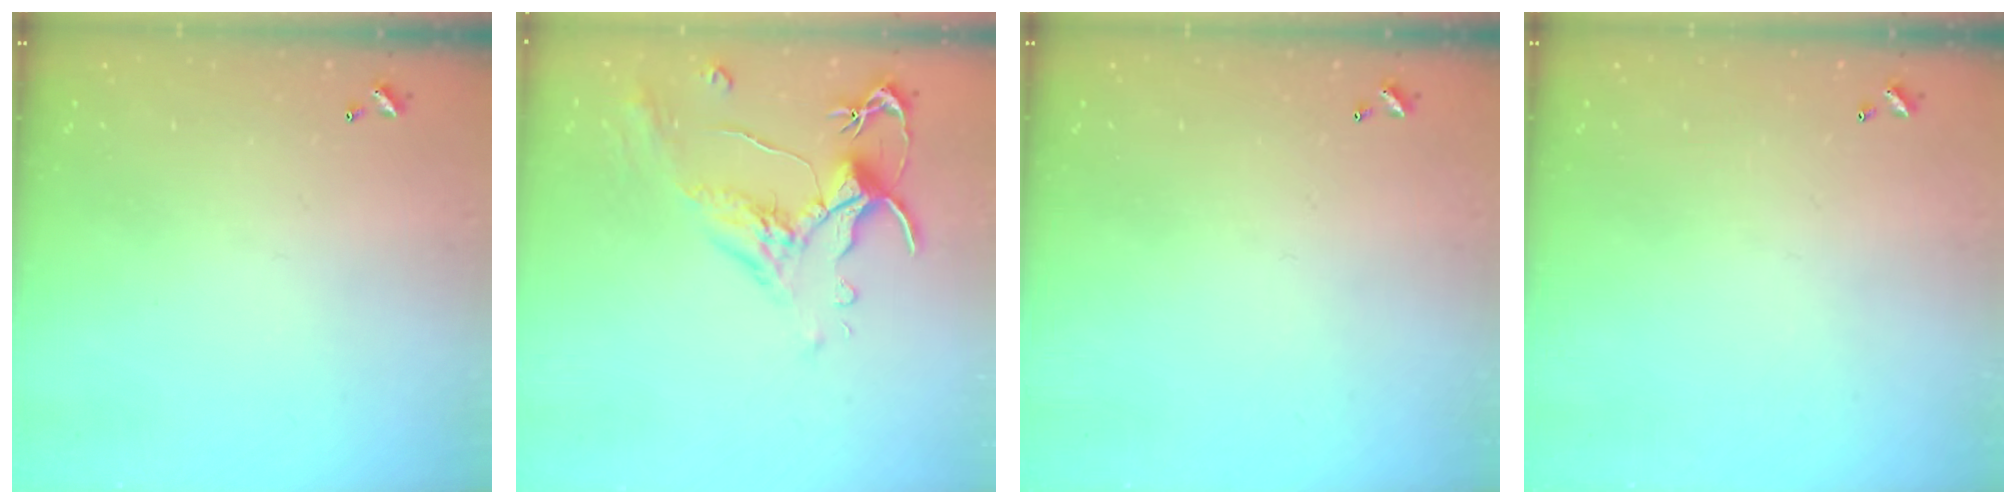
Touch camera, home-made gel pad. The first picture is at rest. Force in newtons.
{"total": 1.6, "press": 1.2, "slide": 1.1}
{"total": 0.0}
{"total": 0.0}